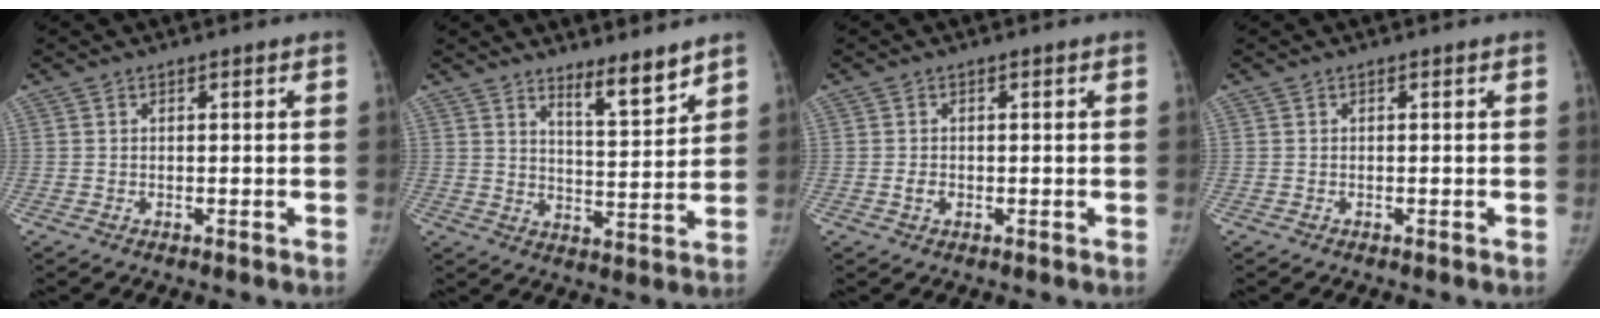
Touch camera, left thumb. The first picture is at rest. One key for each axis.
{"total": 7.4, "fx": 6.0, "fy": 1.3, "fz": 4.2, "tx": -0.057, "ty": -0.058, "tz": 0.101}
{"total": 1.6, "fx": -0.2, "fy": 1.2, "fz": 1.0, "tx": -0.017, "ty": 0.000, "tz": -0.004}
{"total": 0.0}